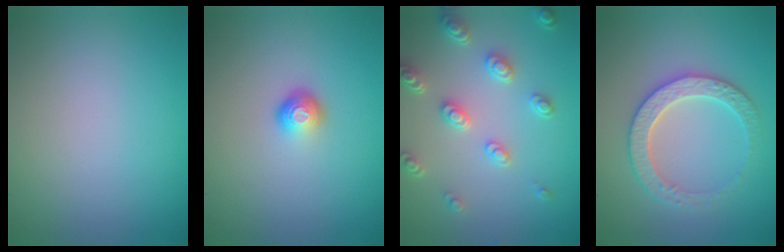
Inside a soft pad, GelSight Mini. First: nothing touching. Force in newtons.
{"total": 1.8, "press": 1.2, "slide": 1.3}
{"total": 4.0, "press": 3.3, "slide": 2.2}
{"total": 4.4, "press": 4.3, "slide": 1.0}